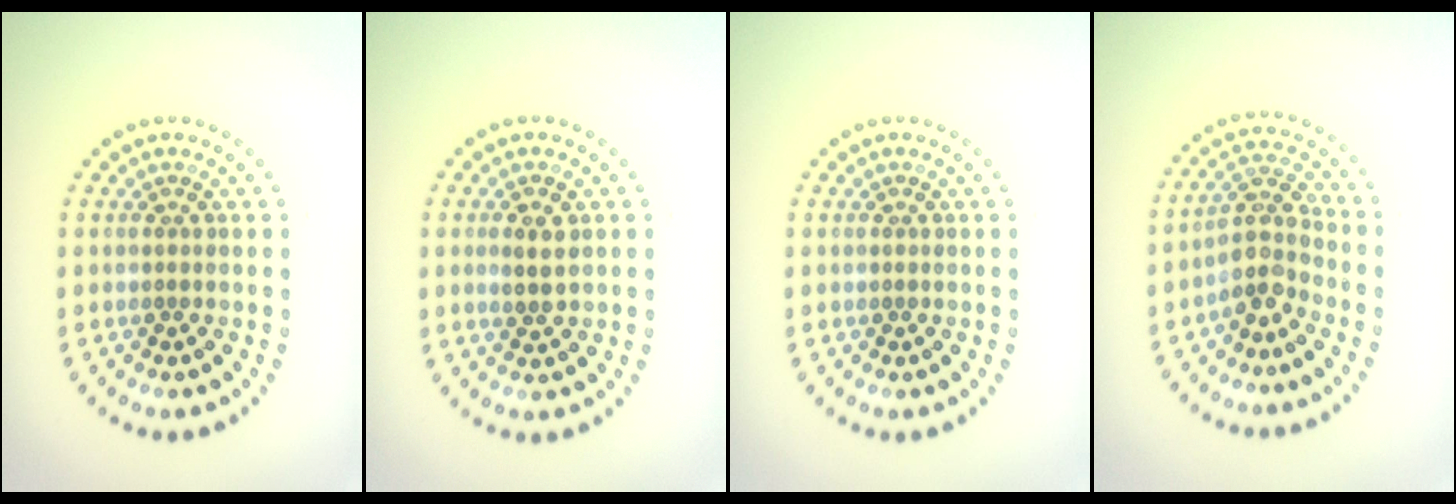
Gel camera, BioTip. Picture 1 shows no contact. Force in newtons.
{"total": 1.9, "press": 1.9, "slide": 0.2}
{"total": 0.0}
{"total": 3.6, "press": 2.8, "slide": 2.3}